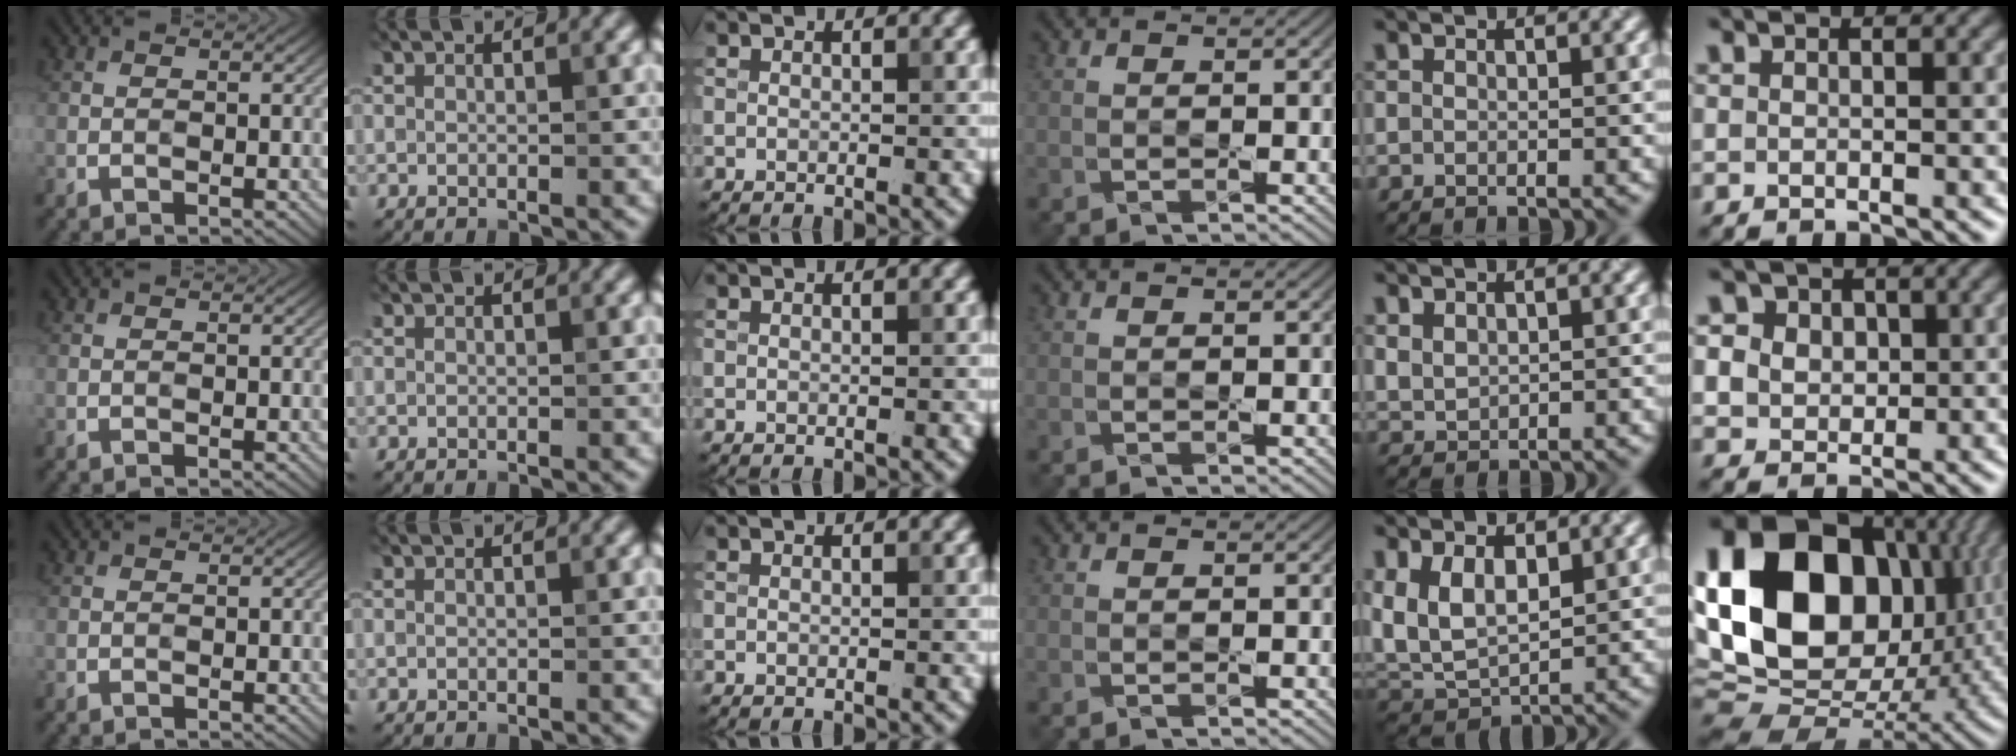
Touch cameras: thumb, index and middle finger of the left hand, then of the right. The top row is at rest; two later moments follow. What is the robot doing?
{"motion": "press", "object": "gel pad"}